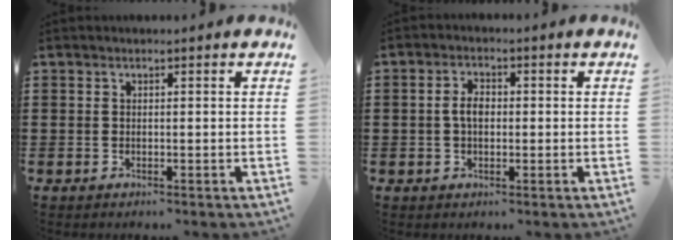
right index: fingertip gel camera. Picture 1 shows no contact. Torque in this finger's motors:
{"motor_torque": [0.82, 0.58, 0.45, 0.10]}